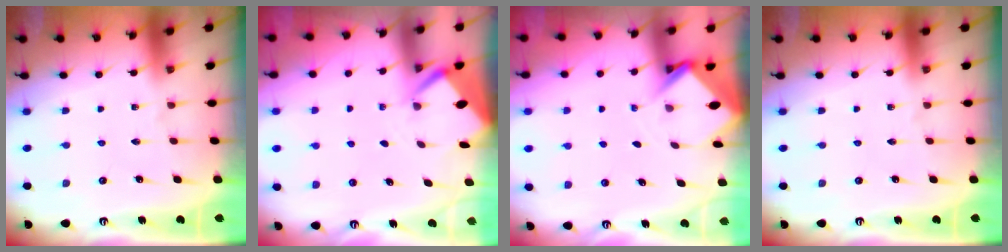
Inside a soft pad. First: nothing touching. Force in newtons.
{"total": 2.7, "press": 2.7, "slide": 0.3}
{"total": 3.0, "press": 2.9, "slide": 0.3}
{"total": 0.0}